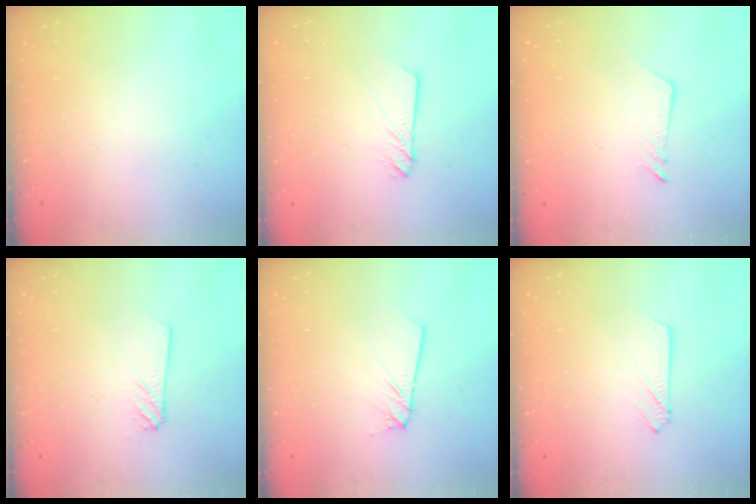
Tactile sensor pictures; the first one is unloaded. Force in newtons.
{"total": 2.4, "press": 2.4, "slide": 0.2}
{"total": 2.6, "press": 2.6, "slide": 0.3}
{"total": 2.4, "press": 2.4, "slide": 0.3}
{"total": 2.3, "press": 2.3, "slide": 0.1}
{"total": 2.6, "press": 2.6, "slide": 0.3}